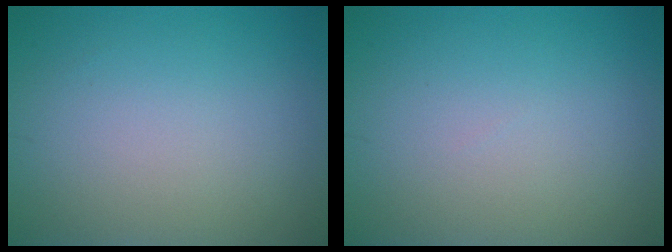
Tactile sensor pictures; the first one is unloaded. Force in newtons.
{"total": 0.0}